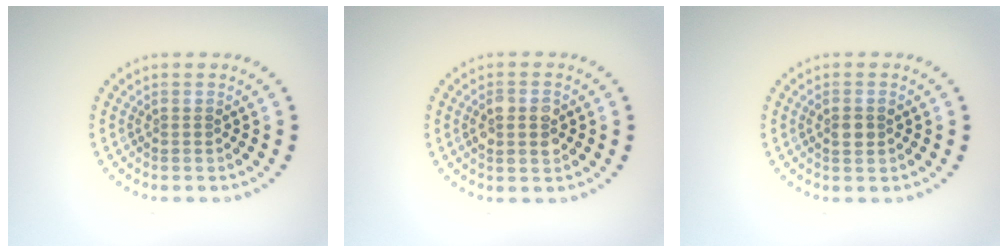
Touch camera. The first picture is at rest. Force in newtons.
{"total": 2.5, "press": 2.5, "slide": 0.3}
{"total": 1.5, "press": 1.5, "slide": 0.3}